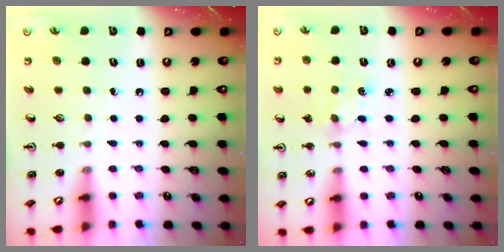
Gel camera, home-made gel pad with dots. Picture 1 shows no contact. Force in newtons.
{"total": 2.7, "press": 2.7, "slide": 0.4}